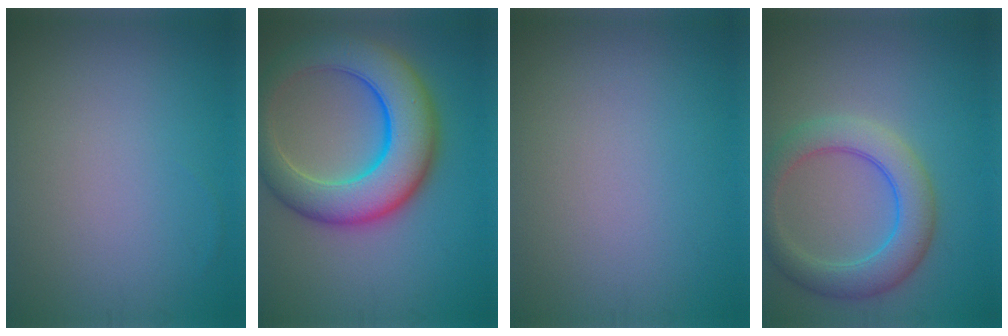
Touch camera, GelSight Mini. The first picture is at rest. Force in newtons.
{"total": 9.7, "press": 9.7, "slide": 0.2}
{"total": 0.0}
{"total": 5.2, "press": 5.2, "slide": 0.3}